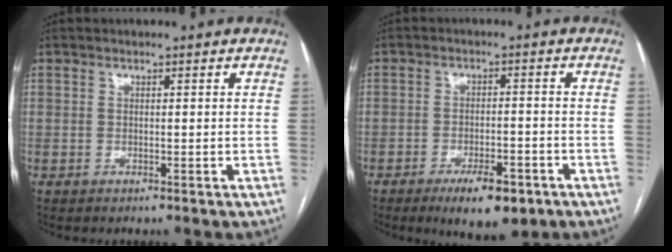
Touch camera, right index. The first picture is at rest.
{"total": 7.8, "force": [-4.8, 2.7, 5.6], "torque": [-0.084, -0.005, -0.067]}